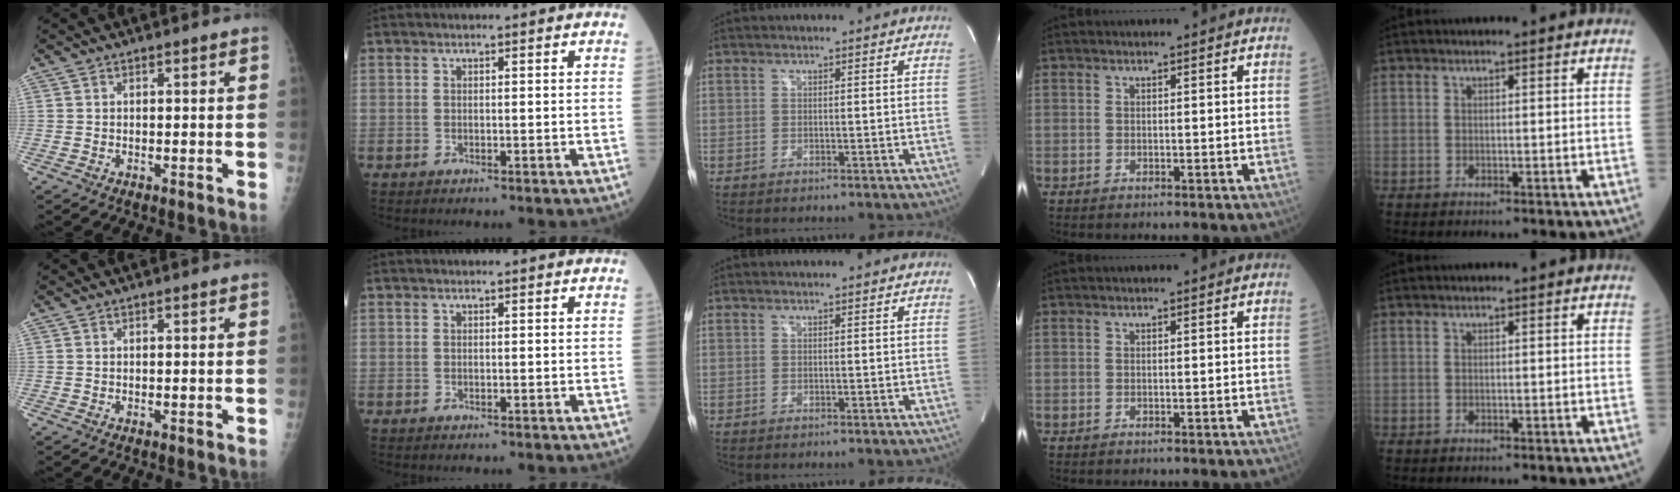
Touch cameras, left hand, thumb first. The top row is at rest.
{}